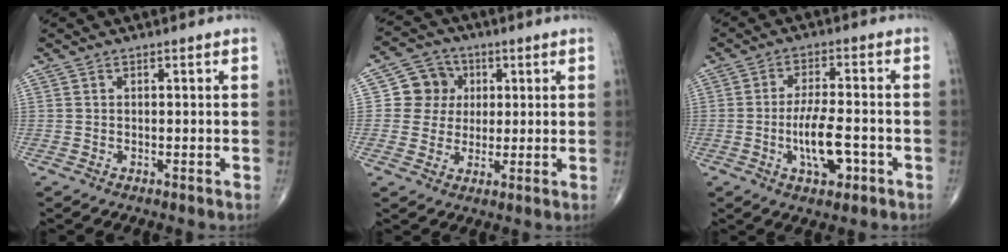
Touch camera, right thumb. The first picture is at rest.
{"total": 7.5, "force": [1.4, 7.2, 1.8], "torque": [0.013, 0.007, 0.016]}
{"total": 8.5, "force": [-2.6, 3.3, 7.4], "torque": [-0.129, 0.011, -0.043]}